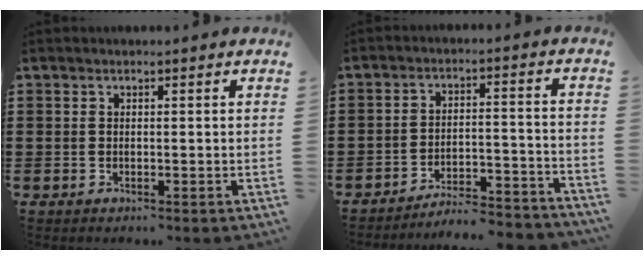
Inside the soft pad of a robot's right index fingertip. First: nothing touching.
{"total": 5.8, "force": [-5.6, 0.0, 1.4], "torque": [-0.023, 0.003, -0.111]}